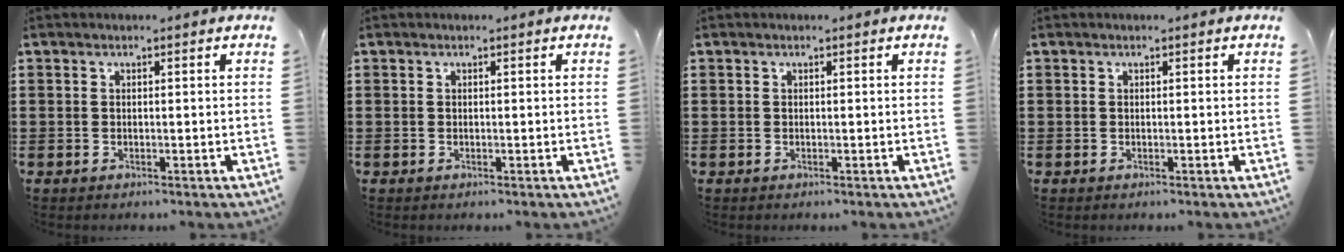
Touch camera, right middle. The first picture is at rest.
{"total": 0.0}
{"total": 0.0}
{"total": 0.0}